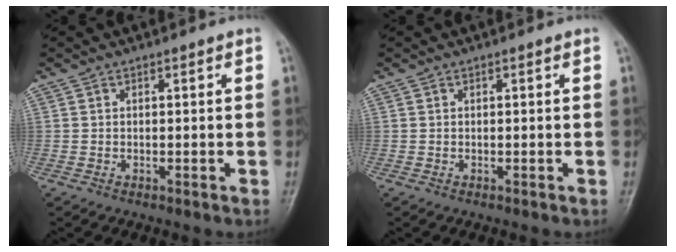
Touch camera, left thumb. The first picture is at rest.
{"total": 0.0}